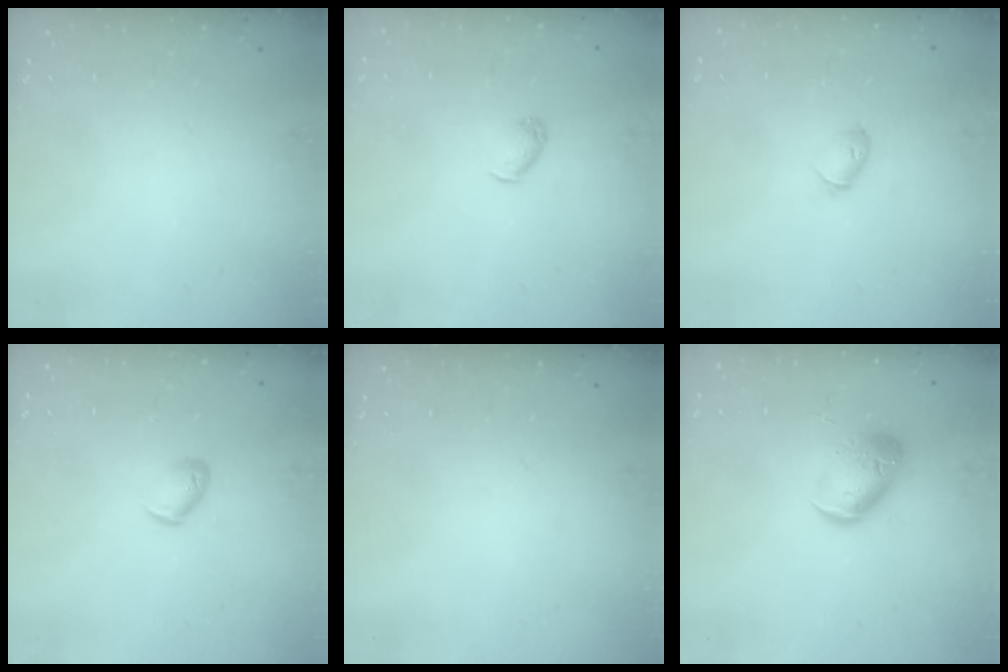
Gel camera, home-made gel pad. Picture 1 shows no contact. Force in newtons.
{"total": 3.9, "press": 3.7, "slide": 1.0}
{"total": 4.7, "press": 4.6, "slide": 1.0}
{"total": 5.1, "press": 5.0, "slide": 1.1}
{"total": 0.0}
{"total": 10.9, "press": 10.7, "slide": 1.7}